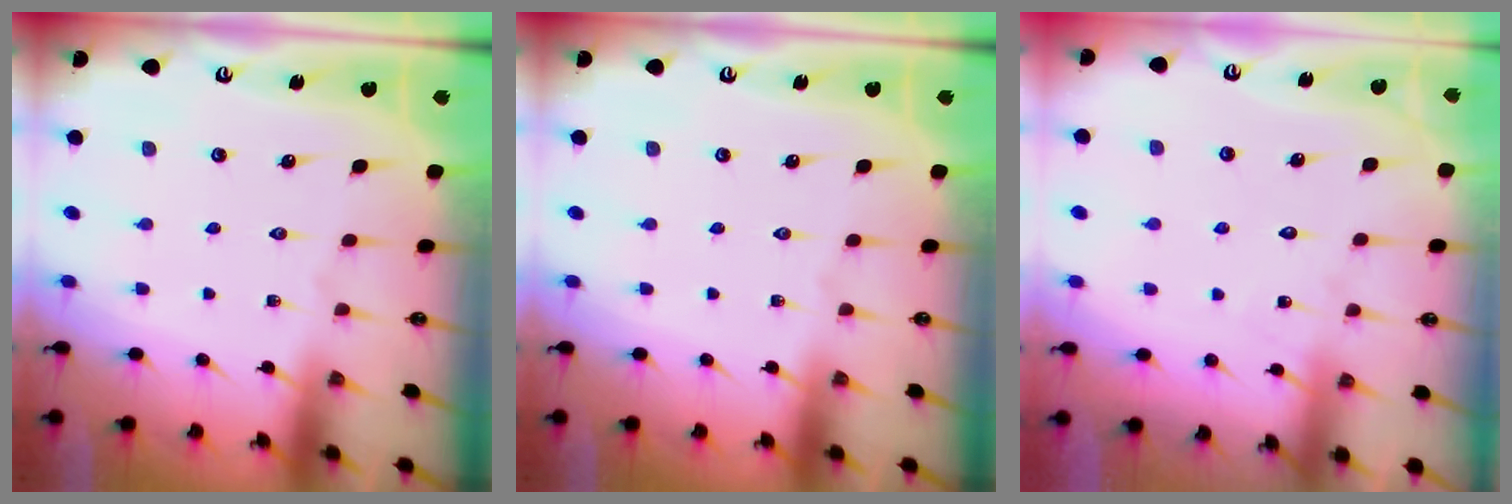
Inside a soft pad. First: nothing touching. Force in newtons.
{"total": 0.0}
{"total": 5.8, "press": 5.8, "slide": 0.5}